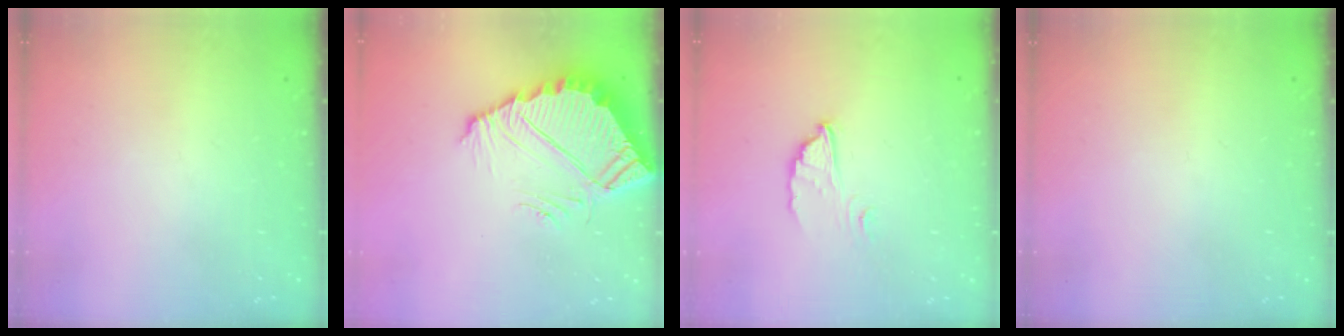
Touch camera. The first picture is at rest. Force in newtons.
{"total": 7.6, "press": 7.6, "slide": 0.4}
{"total": 4.0, "press": 4.0, "slide": 0.1}
{"total": 0.0}